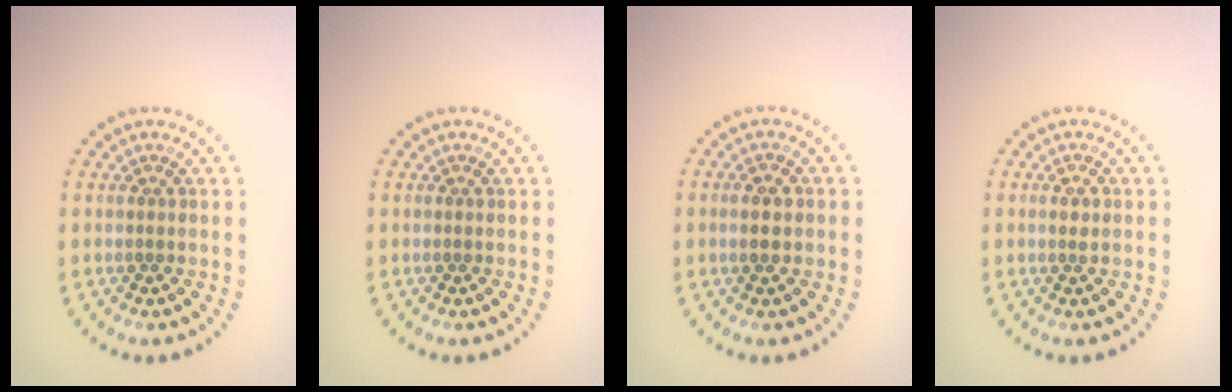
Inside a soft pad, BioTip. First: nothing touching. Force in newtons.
{"total": 0.0}
{"total": 1.7, "press": 1.7, "slide": 0.3}
{"total": 0.6, "press": 0.6, "slide": 0.1}